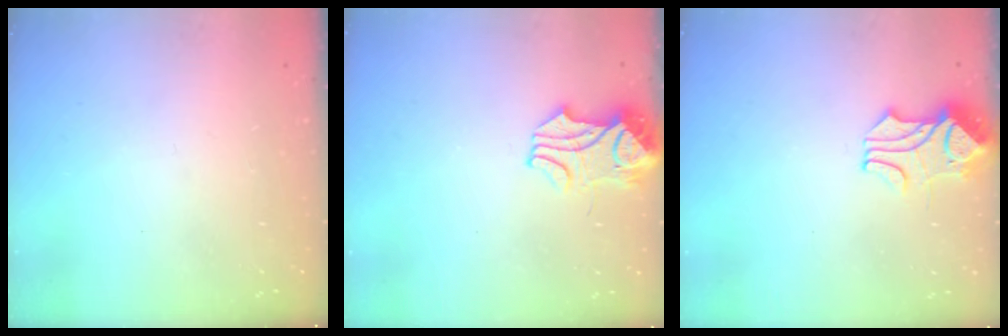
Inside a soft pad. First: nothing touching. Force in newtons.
{"total": 3.4, "press": 3.3, "slide": 0.8}
{"total": 1.8, "press": 1.3, "slide": 1.1}